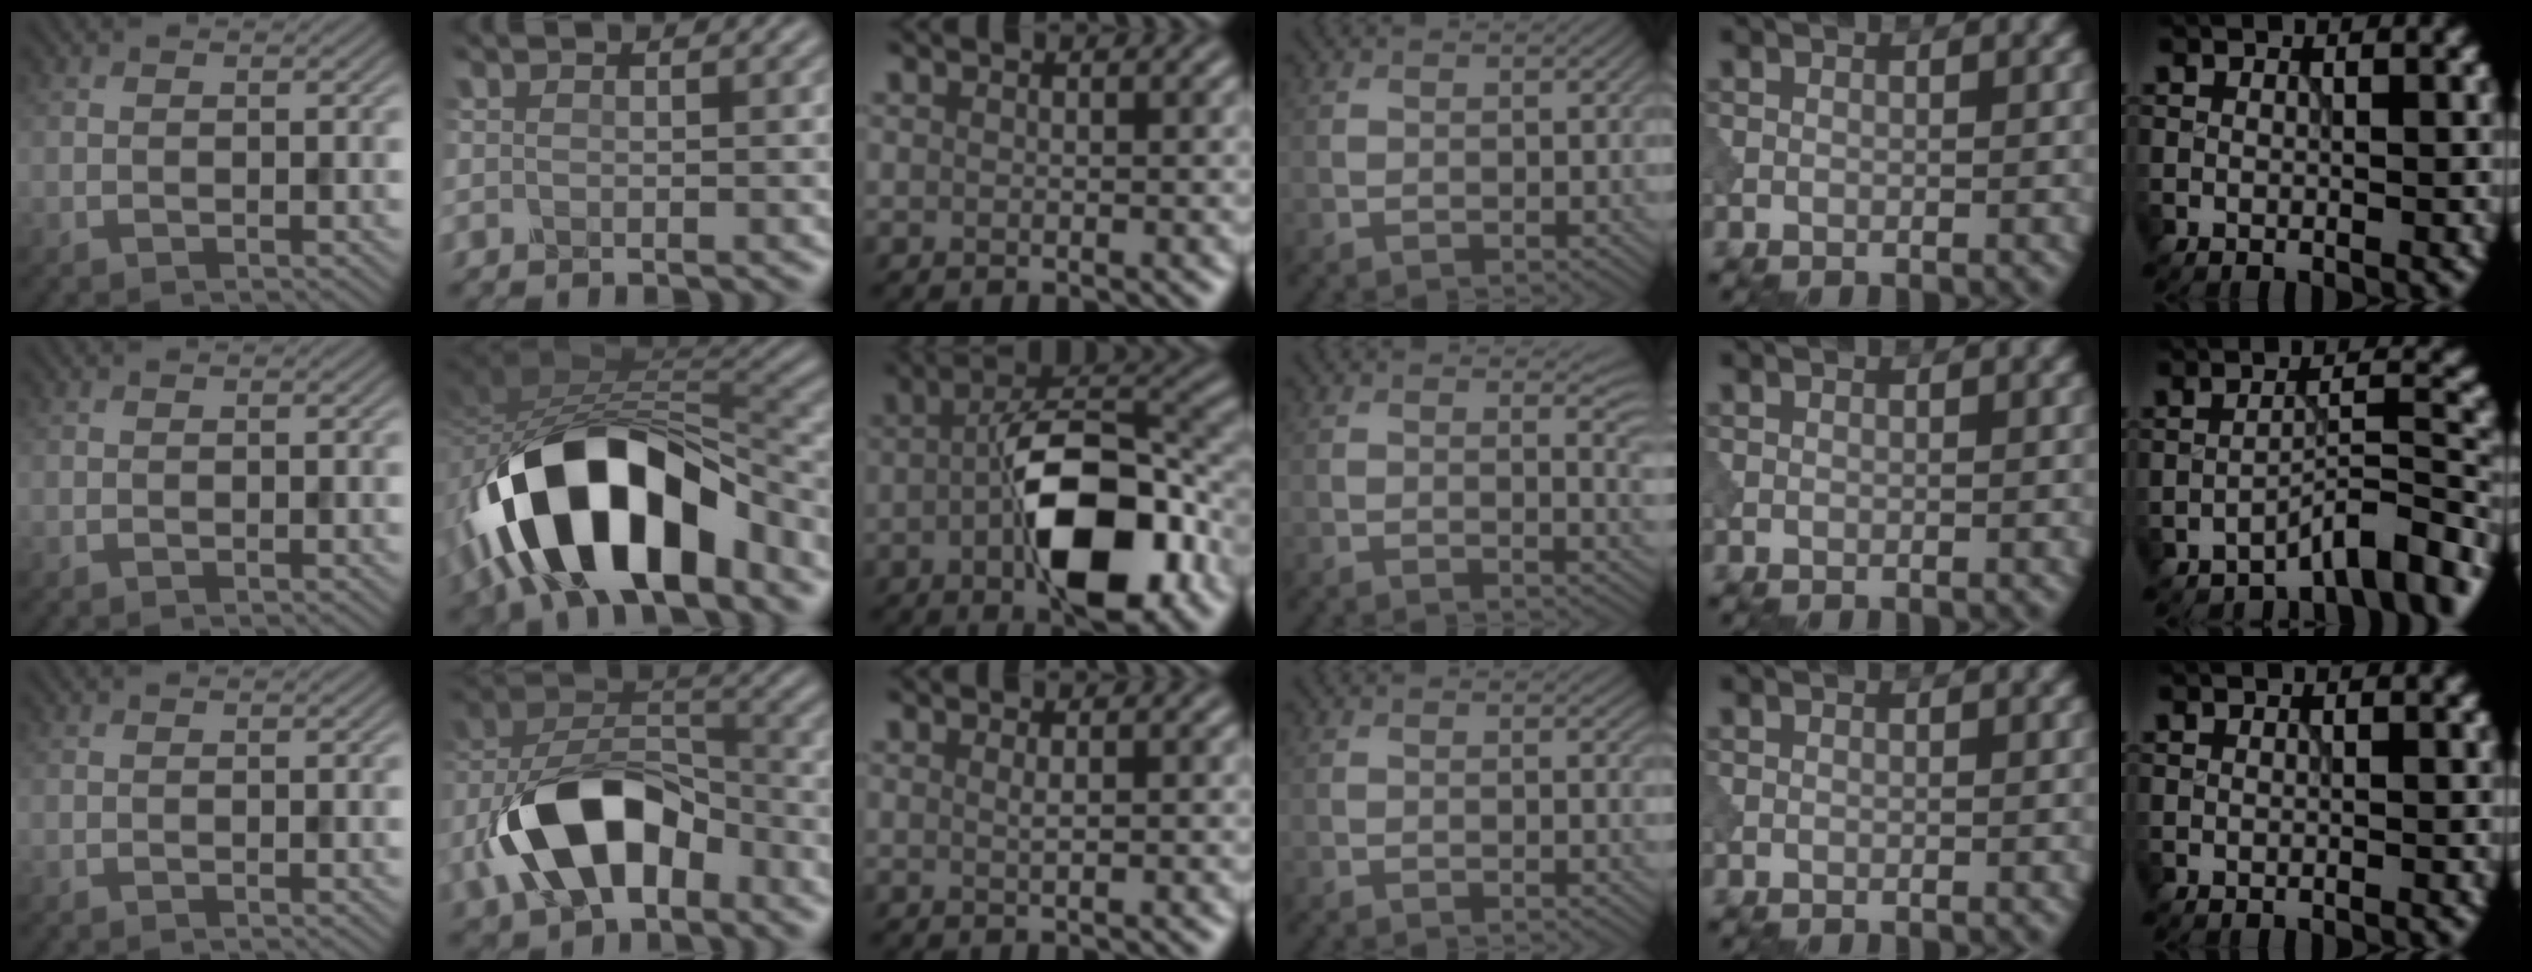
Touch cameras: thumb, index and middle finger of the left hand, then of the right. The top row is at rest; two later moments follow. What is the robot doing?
{"motion": "dispense", "object": "dispenser bottle"}